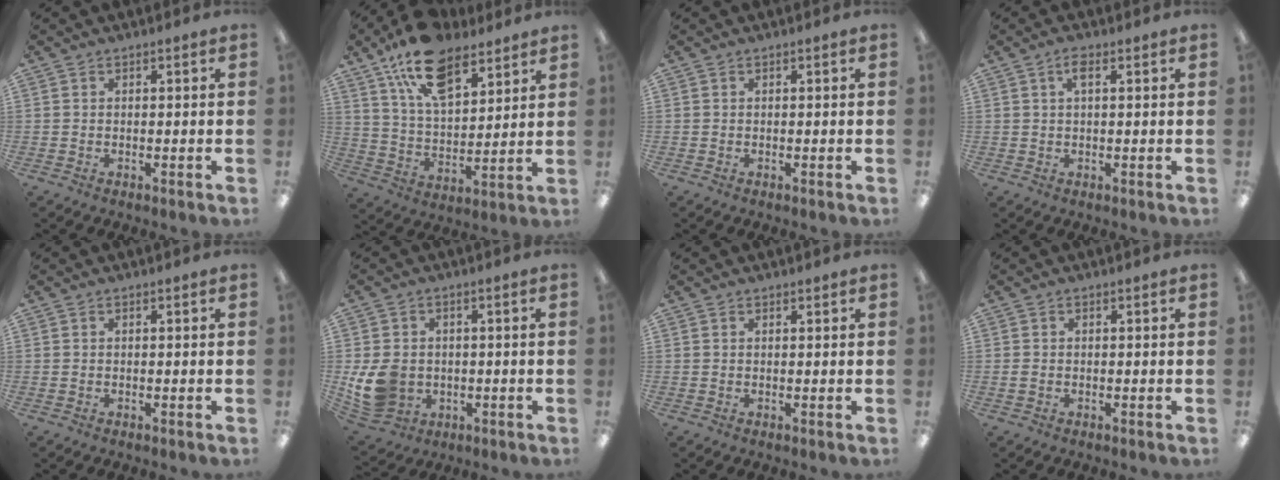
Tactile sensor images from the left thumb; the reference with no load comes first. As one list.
[{"total": 17.3, "force": [11.6, 8.5, 9.6], "torque": [-0.173, -0.050, 0.208]}, {"total": 0.0}, {"total": 3.0, "force": [1.3, 1.0, 2.5], "torque": [-0.047, 0.004, 0.018]}, {"total": 0.0}, {"total": 10.5, "force": [-1.0, 8.8, 5.6], "torque": [-0.124, 0.008, -0.011]}, {"total": 0.5, "force": [0.5, 0.2, 0.0], "torque": [0.008, -0.003, 0.007]}, {"total": 0.9, "force": [-0.2, 0.7, 0.7], "torque": [-0.012, 0.002, -0.004]}]